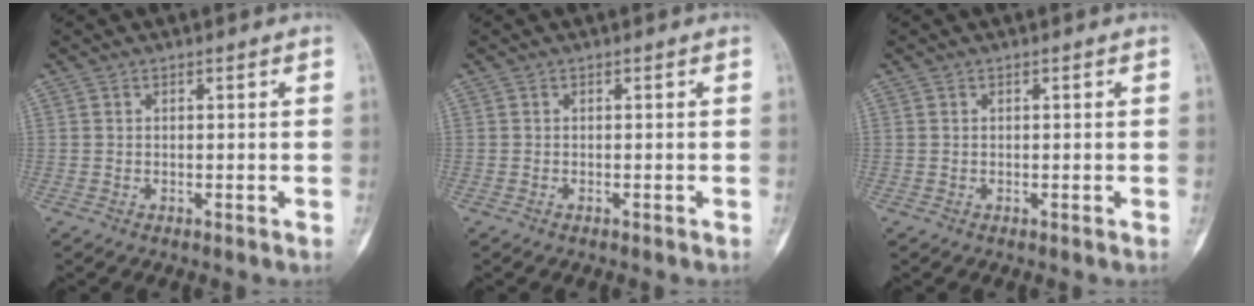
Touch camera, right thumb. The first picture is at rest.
{"total": 0.0}
{"total": 0.0}